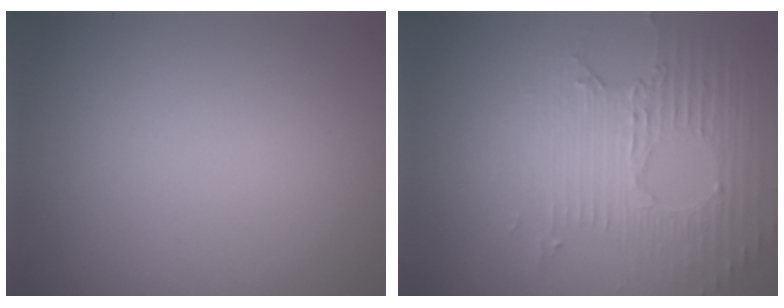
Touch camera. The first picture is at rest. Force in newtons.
{"total": 5.4, "press": 3.5, "slide": 4.1}